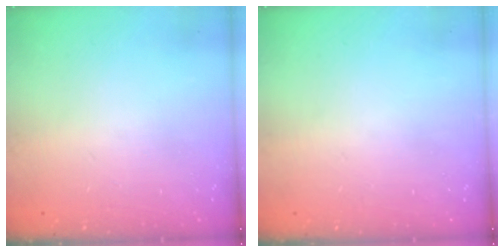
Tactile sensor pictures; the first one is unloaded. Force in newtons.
{"total": 0.0}